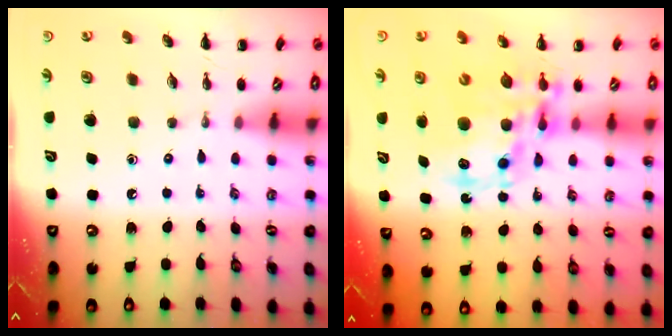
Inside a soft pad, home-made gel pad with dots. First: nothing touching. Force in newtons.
{"total": 16.0, "press": 15.5, "slide": 3.6}